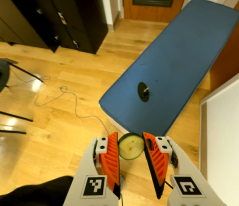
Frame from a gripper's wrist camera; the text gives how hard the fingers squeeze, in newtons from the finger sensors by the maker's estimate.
{"total": 9.2, "left": 9.4, "right": 9.0}